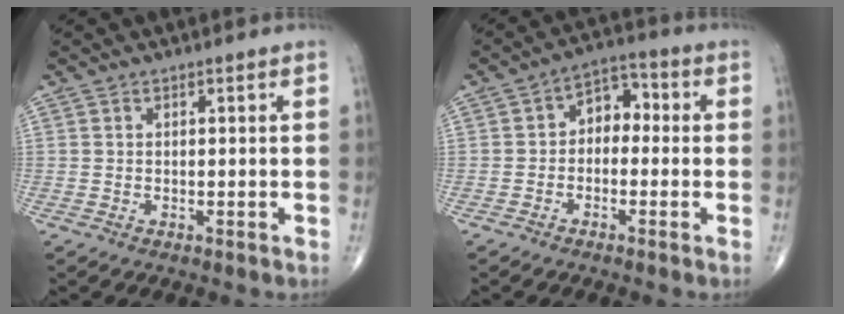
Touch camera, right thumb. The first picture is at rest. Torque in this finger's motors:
{"motor_torque": [-0.19, 0.23, 0.02, 0.00, 0.05]}